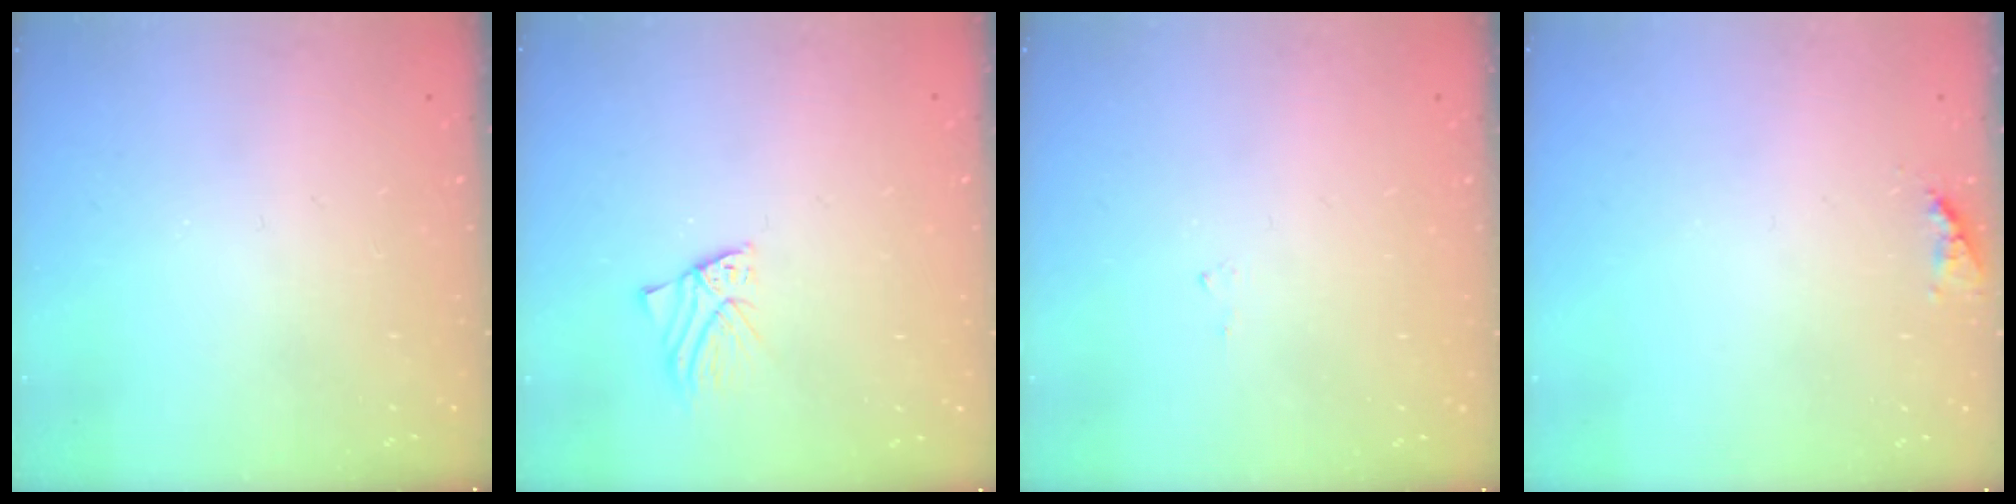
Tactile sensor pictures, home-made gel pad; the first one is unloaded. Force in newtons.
{"total": 1.7, "press": 1.7, "slide": 0.2}
{"total": 3.0, "press": 3.0, "slide": 0.1}
{"total": 7.6, "press": 7.5, "slide": 0.6}